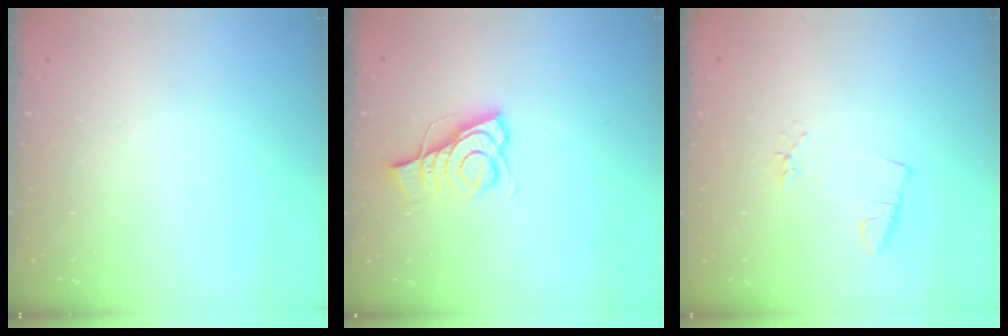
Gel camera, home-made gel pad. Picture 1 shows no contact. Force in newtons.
{"total": 10.1, "press": 9.6, "slide": 3.1}
{"total": 2.2, "press": 1.7, "slide": 1.3}